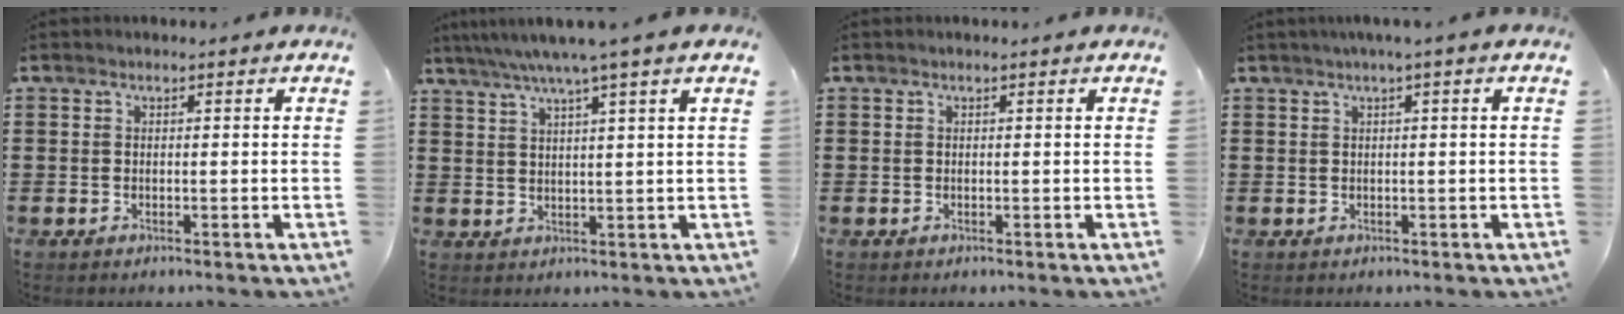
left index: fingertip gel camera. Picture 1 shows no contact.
{"total": 5.2, "force": [3.7, -1.0, 3.6], "torque": [-0.079, -0.012, 0.060]}
{"total": 0.0}
{"total": 1.2, "force": [0.3, -0.3, 1.1], "torque": [-0.018, -0.003, 0.005]}